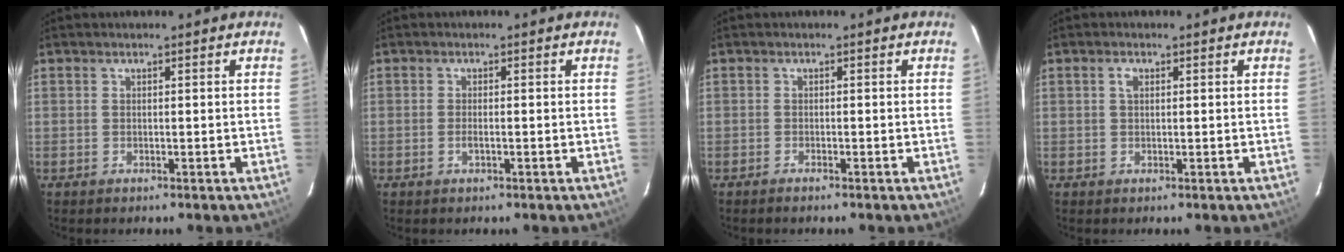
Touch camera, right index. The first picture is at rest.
{"total": 1.2, "force": [-0.5, 0.2, 1.1], "torque": [-0.022, -0.001, -0.009]}
{"total": 0.7, "force": [-0.7, 0.0, 0.3], "torque": [-0.007, -0.001, -0.014]}
{"total": 1.3, "force": [0.4, 0.8, 0.9], "torque": [-0.018, 0.005, 0.006]}